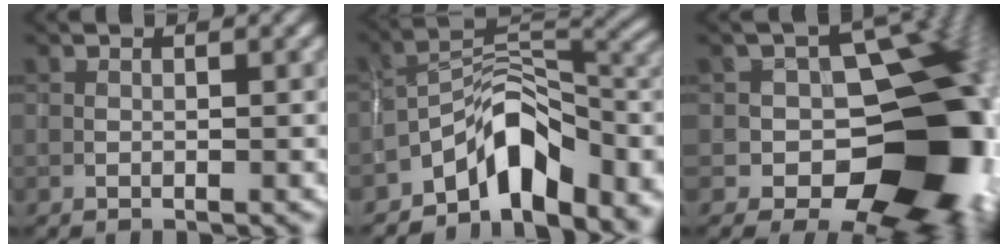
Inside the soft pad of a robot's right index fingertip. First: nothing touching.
{"total": 10.1, "force": [-6.3, 4.8, 6.2], "torque": [-0.061, 0.012, -0.117]}
{"total": 16.6, "force": [-3.4, 11.3, 11.7], "torque": [-0.094, 0.035, -0.060]}